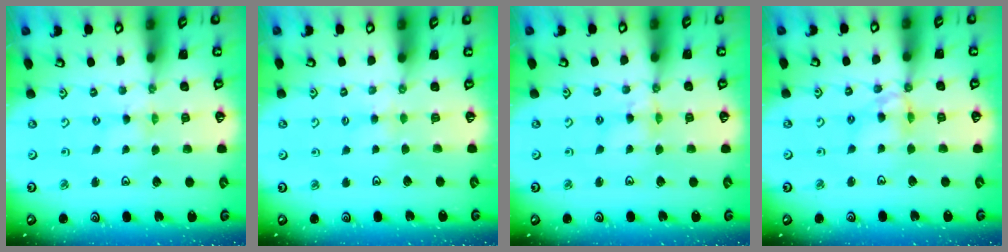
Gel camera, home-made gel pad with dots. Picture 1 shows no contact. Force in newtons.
{"total": 2.4, "press": 2.4, "slide": 0.3}
{"total": 4.0, "press": 3.9, "slide": 0.4}
{"total": 9.0, "press": 9.0, "slide": 0.8}